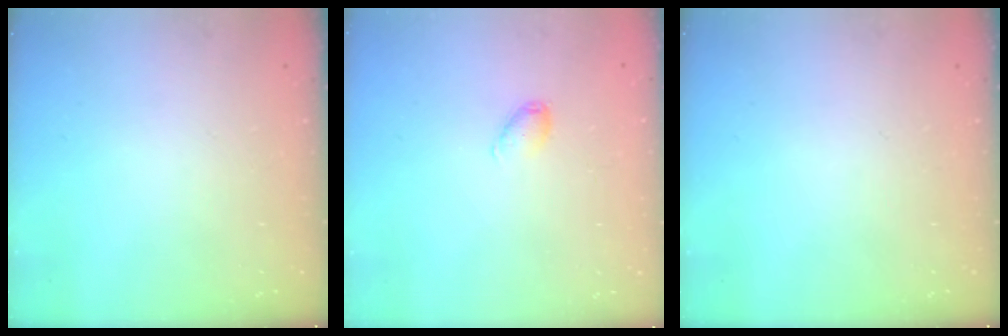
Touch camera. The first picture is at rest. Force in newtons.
{"total": 5.2, "press": 5.1, "slide": 1.1}
{"total": 0.0}